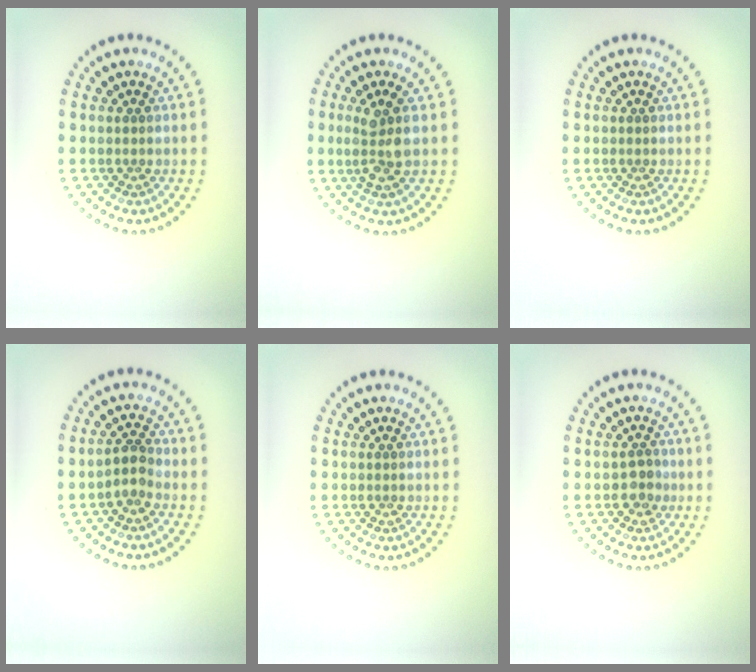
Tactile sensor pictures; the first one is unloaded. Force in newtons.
{"total": 3.0, "press": 2.7, "slide": 1.4}
{"total": 0.0}
{"total": 1.8, "press": 1.5, "slide": 1.1}
{"total": 0.0}
{"total": 1.5, "press": 1.3, "slide": 0.7}